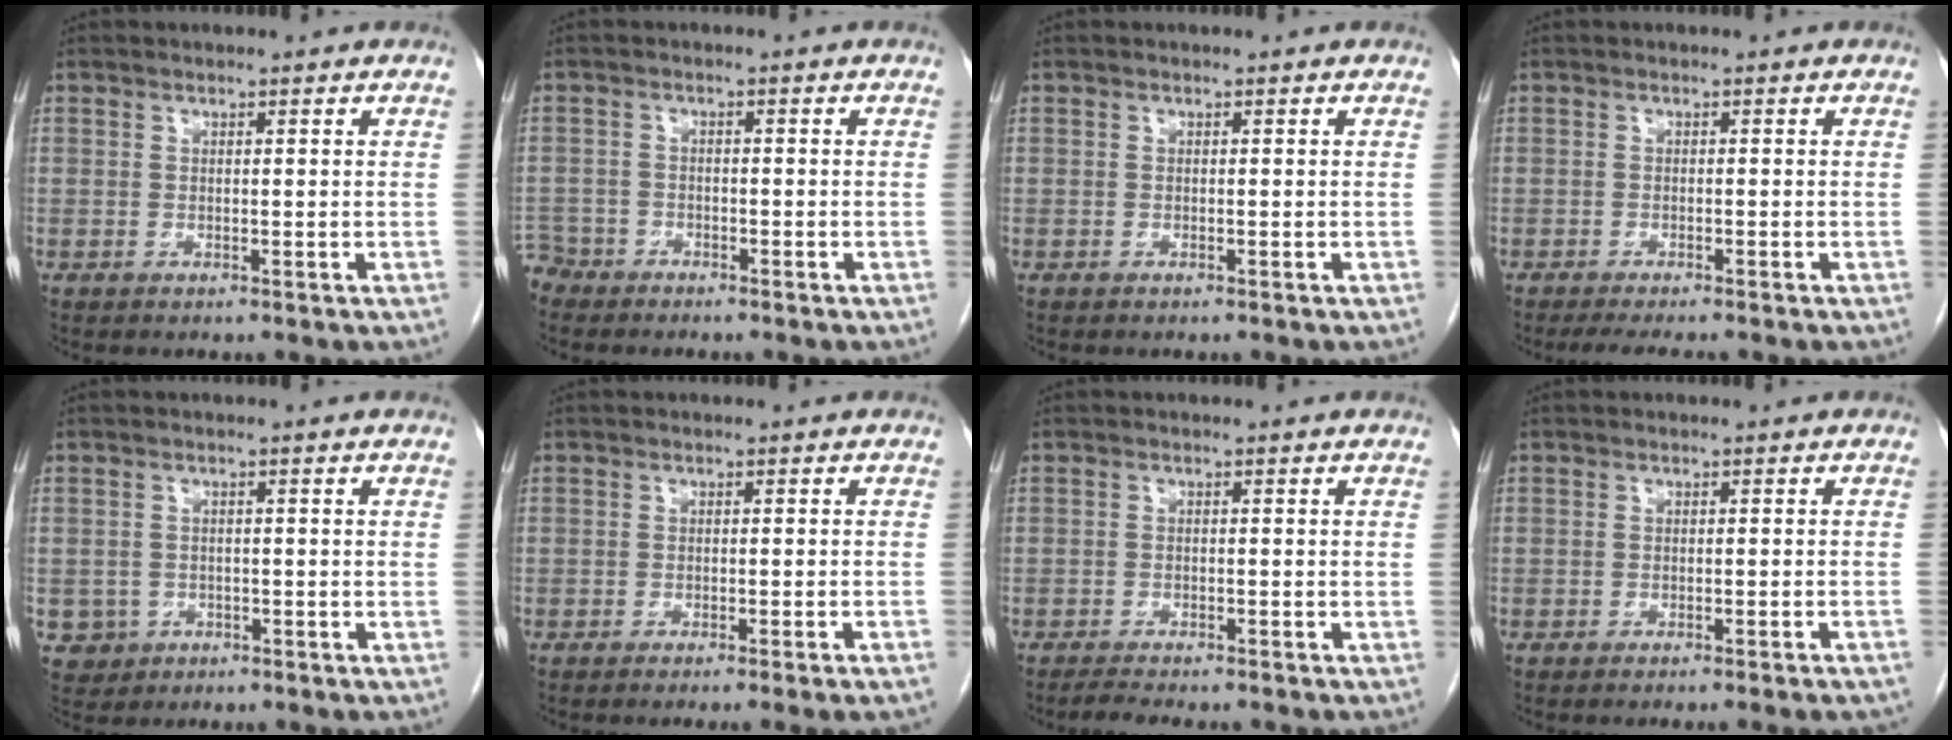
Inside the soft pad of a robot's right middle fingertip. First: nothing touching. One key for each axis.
{"total": 3.9, "fx": -3.5, "fy": 1.6, "fz": -0.4, "tx": 0.006, "ty": -0.003, "tz": -0.073}
{"total": 0.0}
{"total": 4.4, "fx": -3.7, "fy": 0.2, "fz": 2.3, "tx": -0.032, "ty": -0.010, "tz": -0.055}
{"total": 3.5, "fx": -1.4, "fy": 3.2, "fz": 0.1, "tx": -0.001, "ty": 0.008, "tz": -0.020}
{"total": 4.8, "fx": -3.7, "fy": -0.8, "fz": 2.9, "tx": -0.024, "ty": -0.004, "tz": -0.047}
{"total": 5.1, "fx": -4.5, "fy": 0.8, "fz": 2.3, "tx": -0.036, "ty": -0.011, "tz": -0.065}
{"total": 5.9, "fx": -5.1, "fy": -0.3, "fz": 3.0, "tx": -0.024, "ty": -0.002, "tz": -0.063}